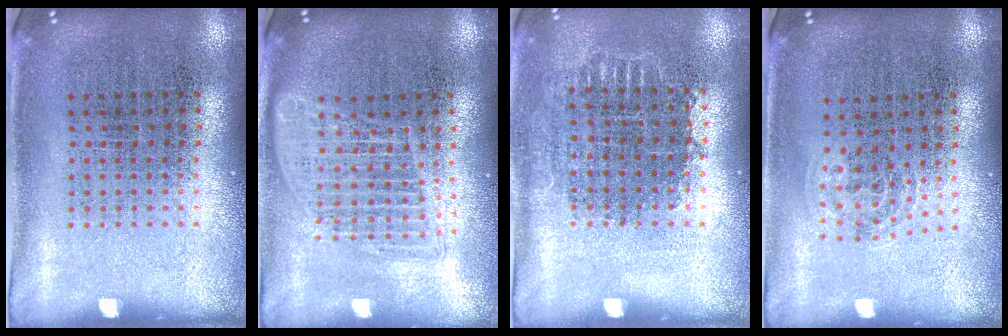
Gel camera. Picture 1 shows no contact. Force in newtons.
{"total": 1.6, "press": 1.4, "slide": 0.8}
{"total": 0.7, "press": 0.7, "slide": 0.1}
{"total": 1.0, "press": 0.6, "slide": 0.8}